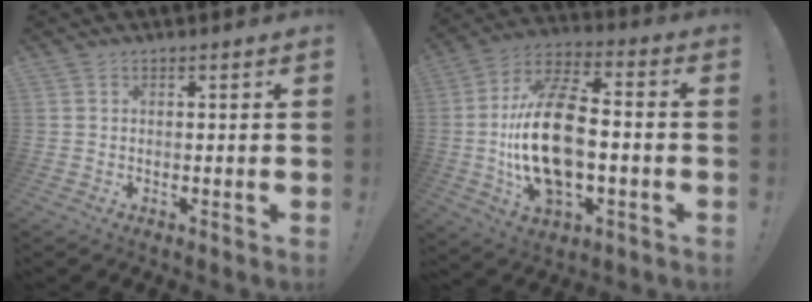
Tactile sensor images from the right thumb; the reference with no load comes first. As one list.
[{"total": 21.6, "force": [-2.1, 12.0, 17.8], "torque": [-0.337, 0.014, -0.033]}]